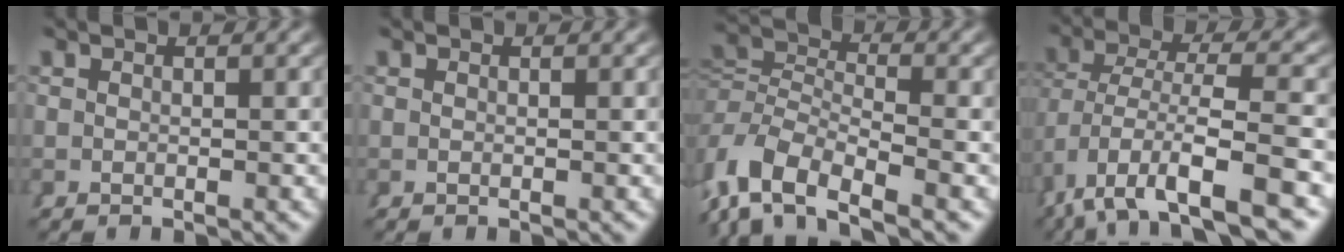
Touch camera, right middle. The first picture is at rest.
{"total": 0.0}
{"total": 6.8, "force": [-3.2, 4.5, 4.0], "torque": [-0.102, -0.029, -0.047]}
{"total": 7.7, "force": [-4.1, 3.1, 5.7], "torque": [-0.126, -0.029, -0.041]}